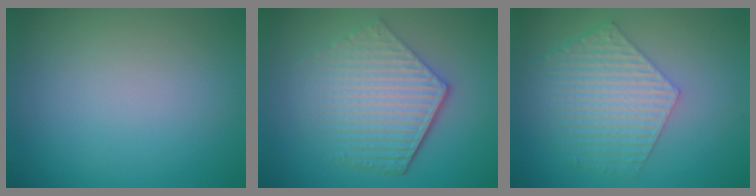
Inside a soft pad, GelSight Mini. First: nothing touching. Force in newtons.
{"total": 6.1, "press": 4.4, "slide": 4.2}
{"total": 5.8, "press": 4.4, "slide": 3.9}